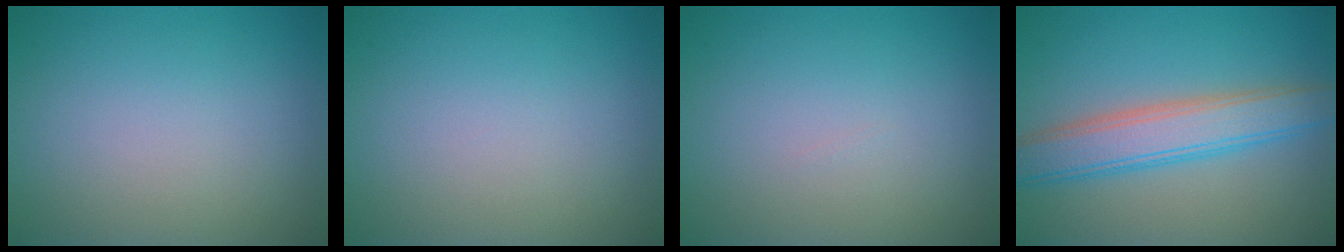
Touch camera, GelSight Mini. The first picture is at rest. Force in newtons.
{"total": 0.0}
{"total": 0.0}
{"total": 5.4, "press": 5.3, "slide": 0.3}